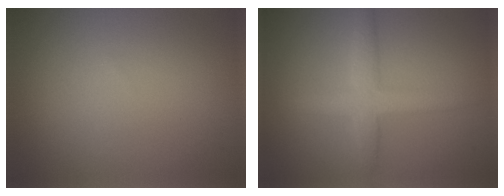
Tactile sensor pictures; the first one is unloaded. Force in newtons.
{"total": 3.4, "press": 3.4, "slide": 0.1}